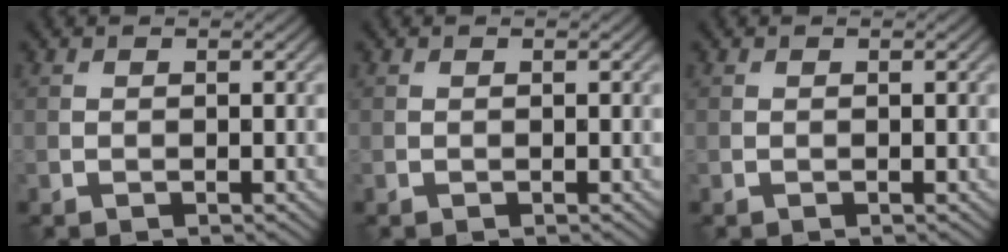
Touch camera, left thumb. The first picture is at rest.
{"total": 0.0}
{"total": 0.0}